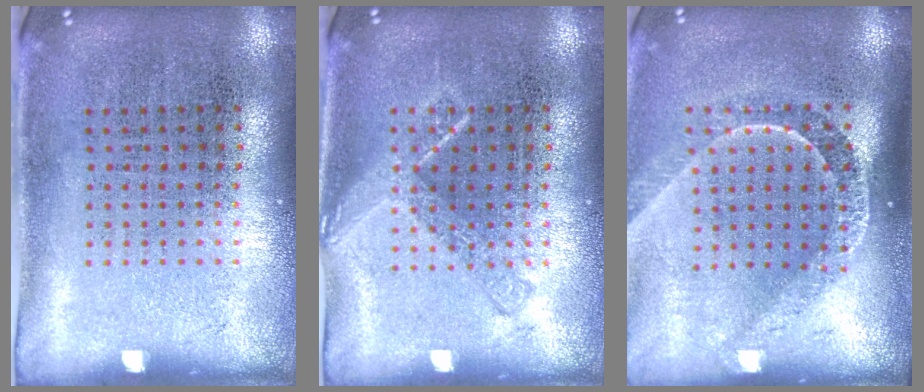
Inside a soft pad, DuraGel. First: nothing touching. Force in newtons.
{"total": 2.1, "press": 2.0, "slide": 0.2}
{"total": 2.2, "press": 1.6, "slide": 1.4}